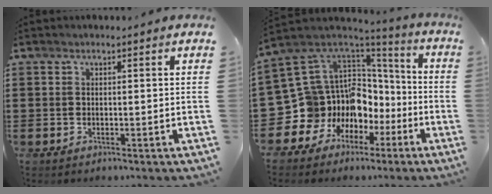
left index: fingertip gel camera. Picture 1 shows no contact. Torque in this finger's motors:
{"motor_torque": [1.31, 0.83, 0.66, 0.13]}